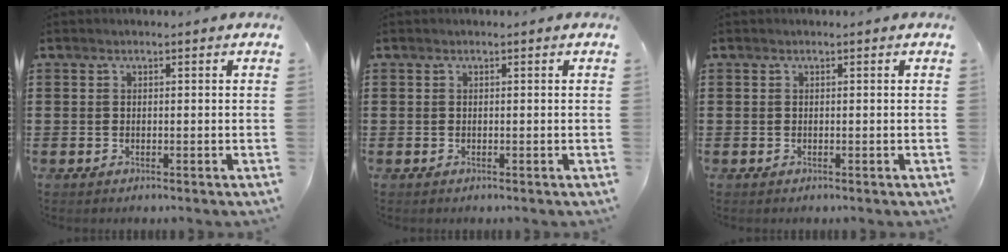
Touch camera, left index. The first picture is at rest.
{"total": 0.0}
{"total": 0.0}